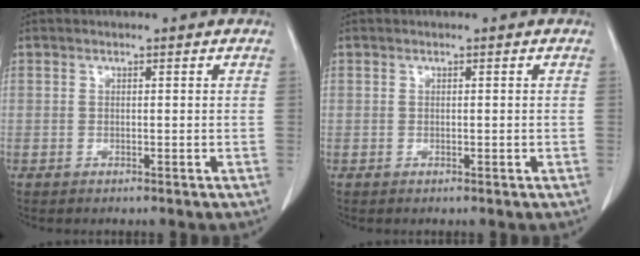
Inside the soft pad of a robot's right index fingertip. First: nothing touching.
{"total": 0.0}